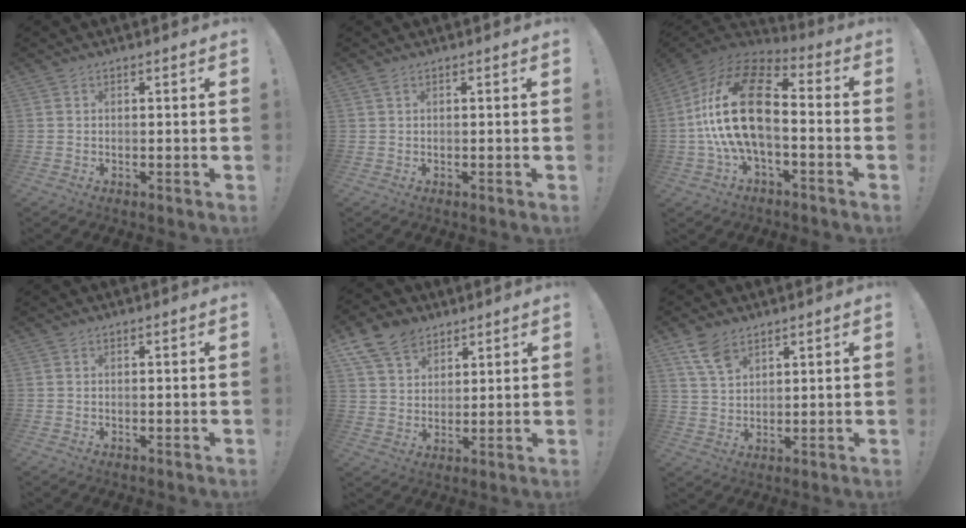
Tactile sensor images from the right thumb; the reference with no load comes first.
{"total": 0.7, "force": [0.4, 0.2, 0.5], "torque": [-0.006, -0.002, 0.007]}
{"total": 22.1, "force": [-0.2, 11.4, 18.9], "torque": [-0.368, 0.019, 0.000]}
{"total": 0.0}
{"total": 11.1, "force": [7.3, 7.3, 4.0], "torque": [-0.071, -0.041, 0.145]}
{"total": 7.8, "force": [5.1, 4.2, 4.2], "torque": [-0.082, -0.018, 0.100]}